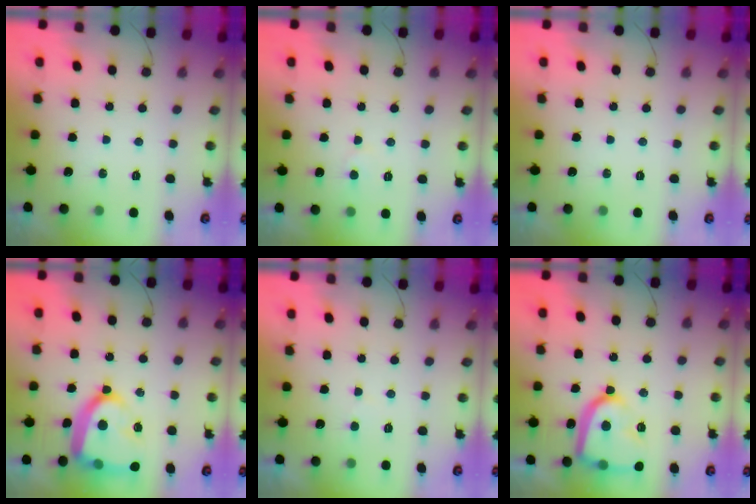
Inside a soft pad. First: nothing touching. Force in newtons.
{"total": 3.6, "press": 3.6, "slide": 0.3}
{"total": 0.0}
{"total": 19.2, "press": 19.1, "slide": 1.7}
{"total": 2.4, "press": 2.4, "slide": 0.4}
{"total": 18.1, "press": 18.0, "slide": 1.4}